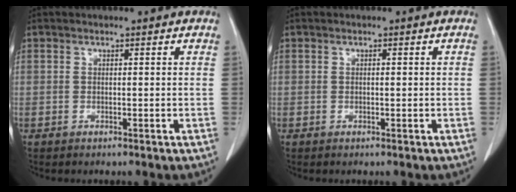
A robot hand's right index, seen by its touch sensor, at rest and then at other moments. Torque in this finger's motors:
{"motor_torque": [-0.12, 0.05, -0.02, -0.01]}